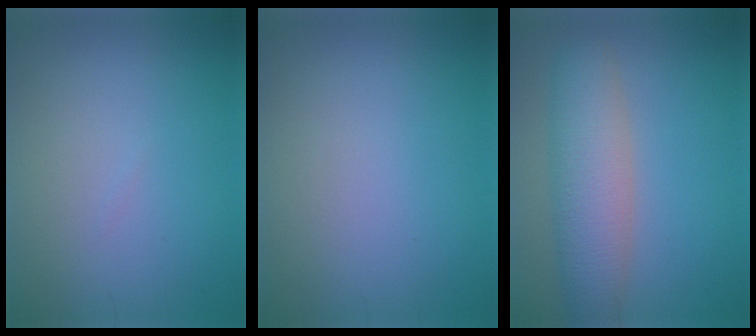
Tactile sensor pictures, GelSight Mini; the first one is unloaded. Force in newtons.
{"total": 0.0}
{"total": 5.7, "press": 5.7, "slide": 0.3}